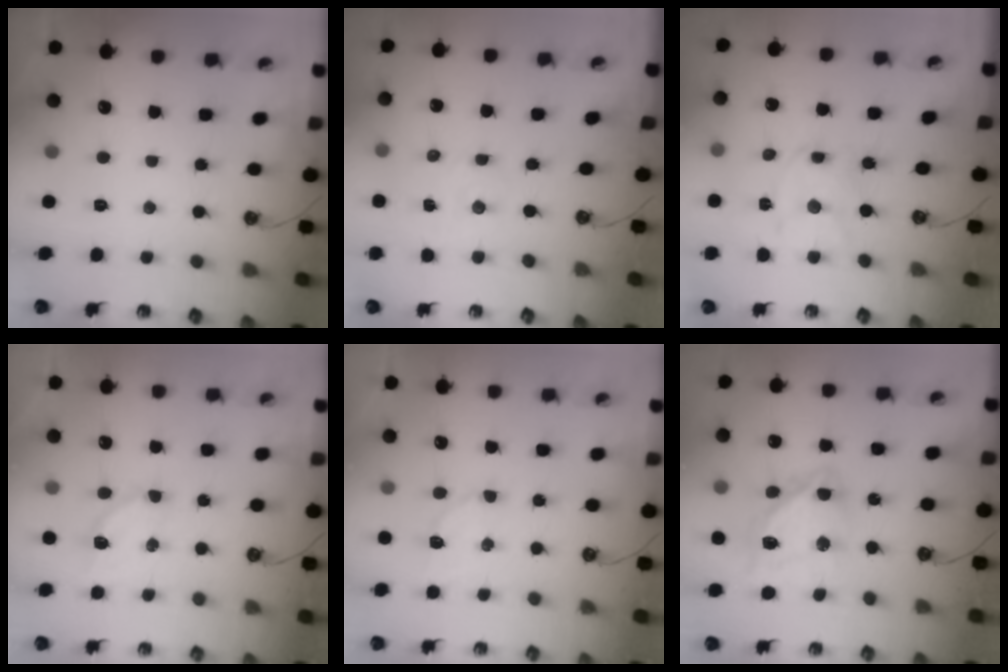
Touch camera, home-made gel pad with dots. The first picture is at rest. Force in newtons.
{"total": 2.6, "press": 2.6, "slide": 0.4}
{"total": 8.0, "press": 8.0, "slide": 0.5}
{"total": 4.2, "press": 4.2, "slide": 0.5}
{"total": 3.1, "press": 3.1, "slide": 0.5}
{"total": 13.2, "press": 13.2, "slide": 1.2}